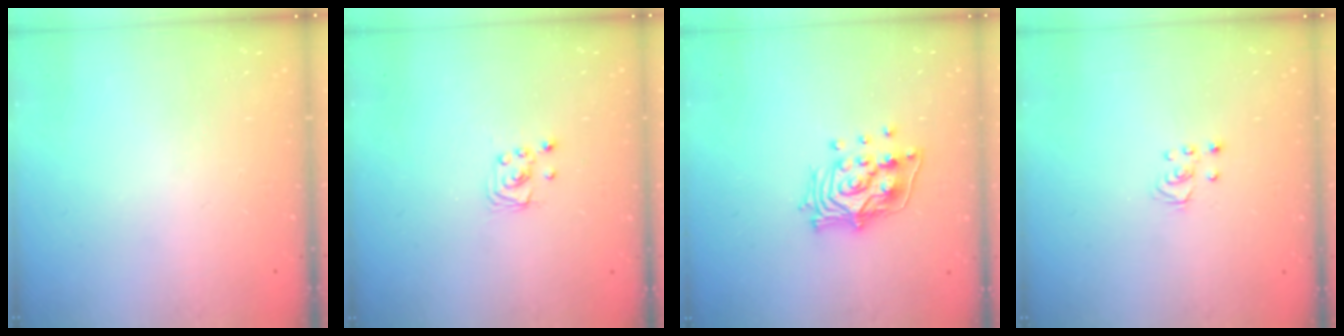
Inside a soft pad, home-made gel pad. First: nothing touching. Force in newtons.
{"total": 2.2, "press": 2.2, "slide": 0.2}
{"total": 12.9, "press": 12.8, "slide": 1.8}
{"total": 2.5, "press": 2.5, "slide": 0.2}